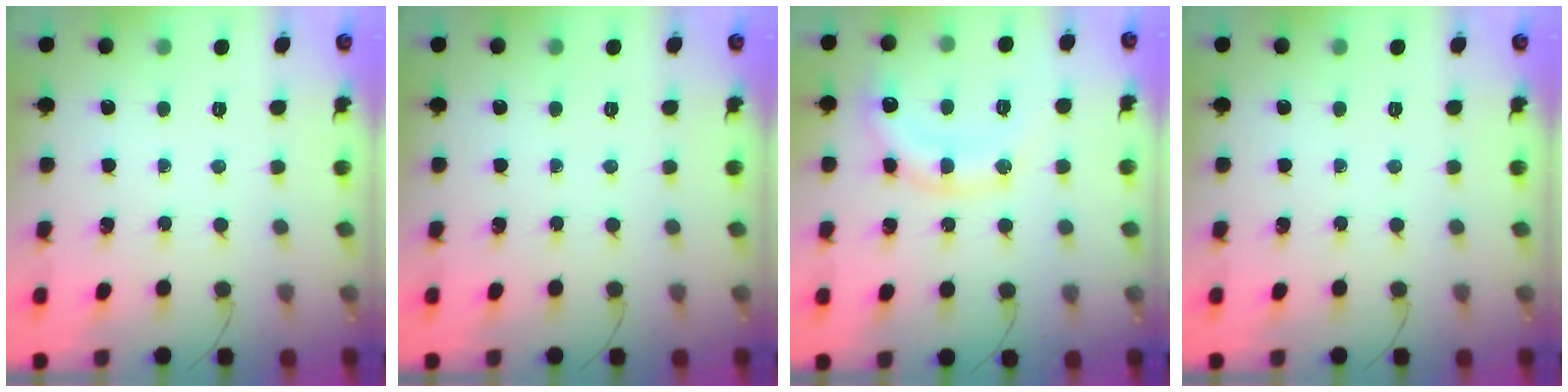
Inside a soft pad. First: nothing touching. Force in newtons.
{"total": 0.0}
{"total": 10.8, "press": 10.7, "slide": 0.6}
{"total": 0.0}